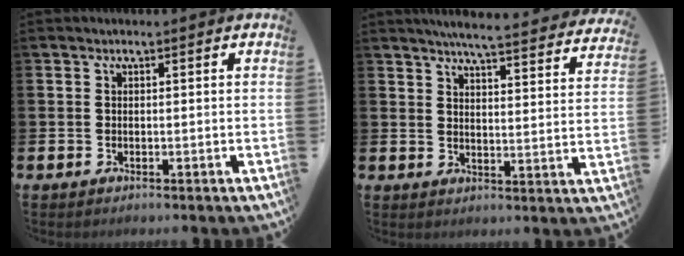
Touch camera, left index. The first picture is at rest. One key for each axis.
{"total": 5.5, "fx": 5.3, "fy": 0.0, "fz": 1.6, "tx": -0.040, "ty": -0.039, "tz": 0.090}